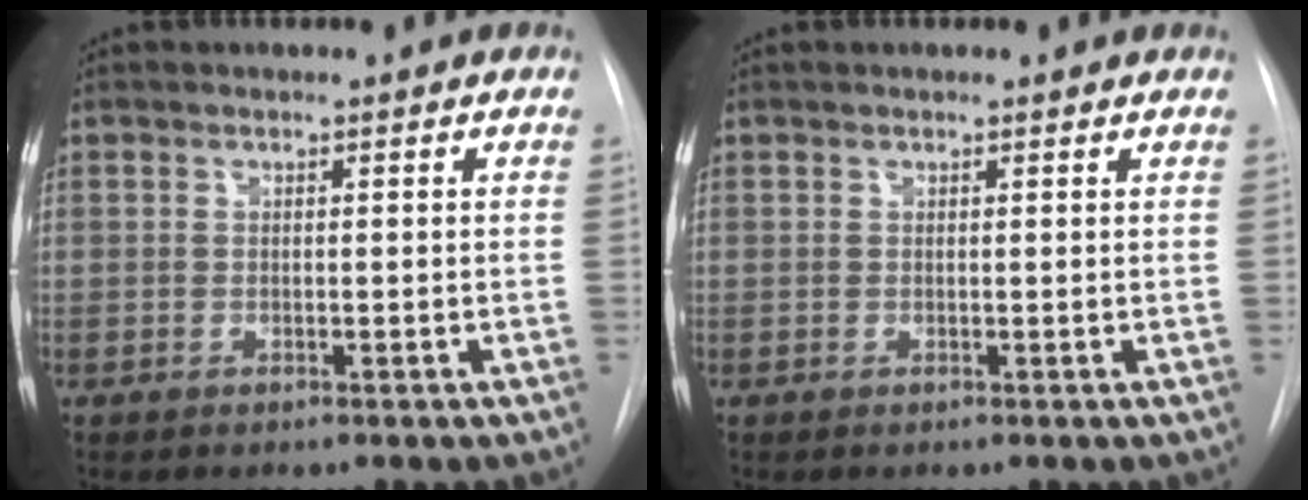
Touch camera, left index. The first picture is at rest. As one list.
[{"total": 1.5, "force": [1.4, 0.3, 0.5], "torque": [-0.013, 0.013, 0.014]}]